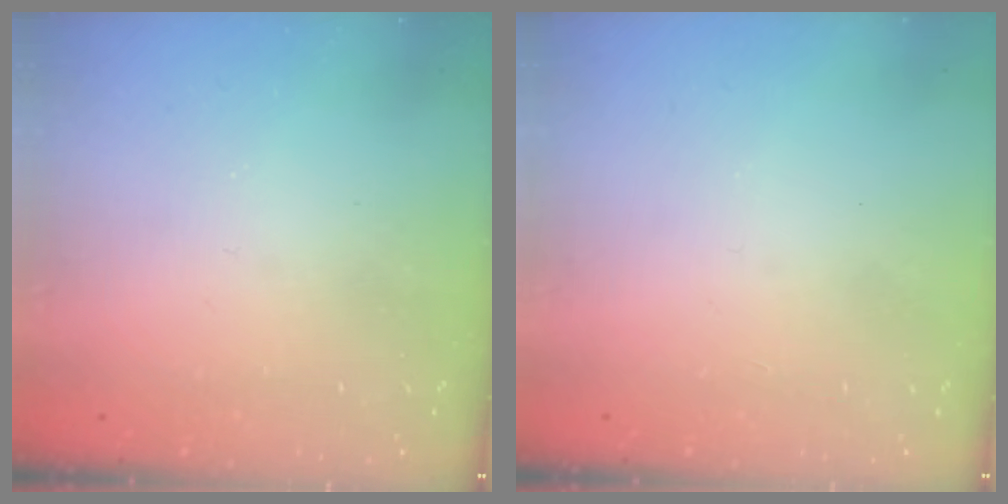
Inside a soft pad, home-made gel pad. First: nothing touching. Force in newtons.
{"total": 0.0}